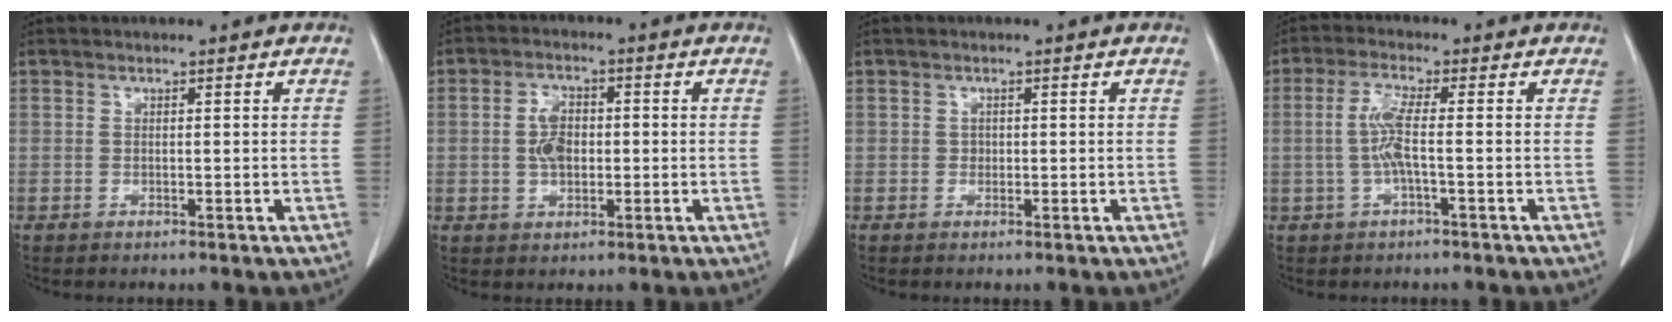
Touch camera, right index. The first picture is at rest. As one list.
[{"total": 5.0, "force": [-0.2, 3.0, 4.0], "torque": [-0.079, 0.008, -0.003]}, {"total": 0.6, "force": [0.0, 0.6, 0.2], "torque": [0.003, 0.003, 0.000]}, {"total": 4.6, "force": [-0.5, 0.2, 4.6], "torque": [-0.103, 0.006, -0.011]}]